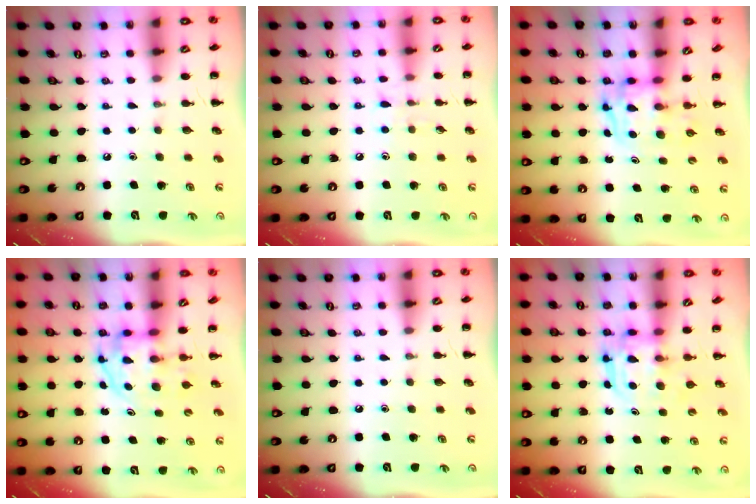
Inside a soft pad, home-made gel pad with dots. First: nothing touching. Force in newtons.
{"total": 5.9, "press": 5.5, "slide": 2.2}
{"total": 3.3, "press": 3.3, "slide": 0.6}
{"total": 3.4, "press": 3.4, "slide": 0.4}
{"total": 0.0}
{"total": 3.2, "press": 3.2, "slide": 0.2}